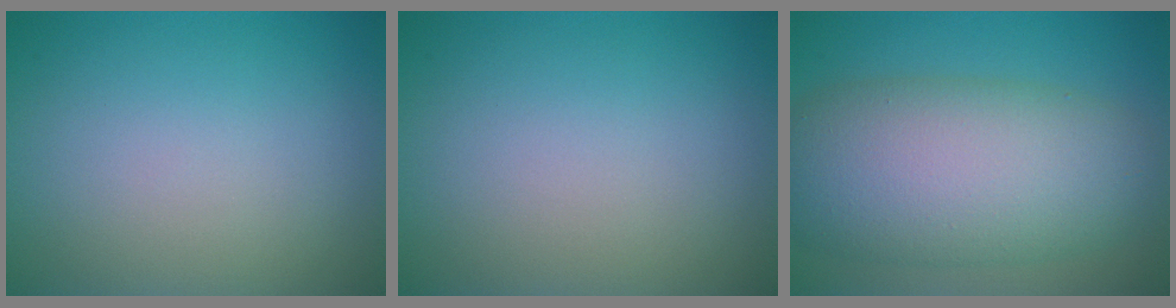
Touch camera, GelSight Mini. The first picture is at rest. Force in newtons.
{"total": 0.0}
{"total": 10.8, "press": 10.8, "slide": 0.7}